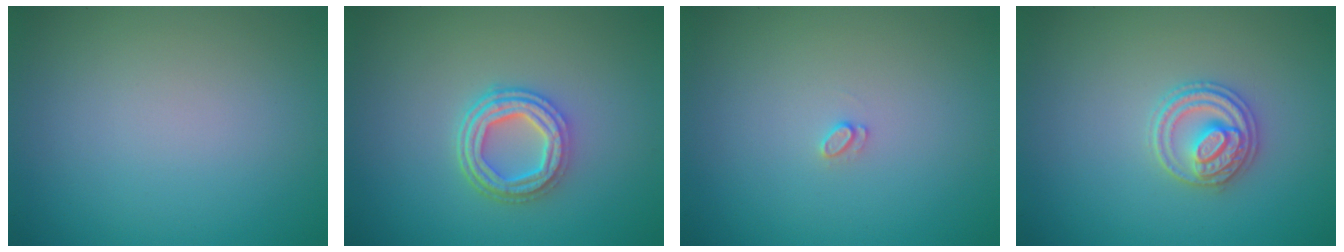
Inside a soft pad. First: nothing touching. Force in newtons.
{"total": 4.5, "press": 3.4, "slide": 2.9}
{"total": 0.7, "press": 0.7, "slide": 0.1}
{"total": 2.8, "press": 2.7, "slide": 0.6}